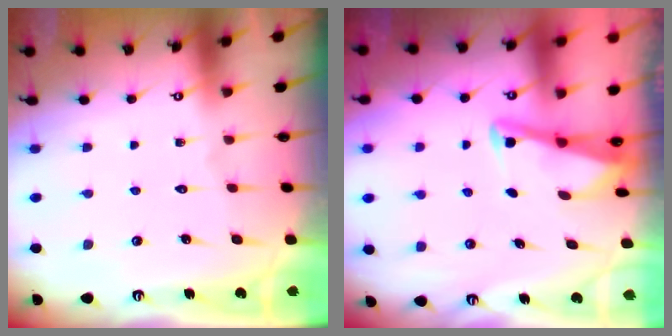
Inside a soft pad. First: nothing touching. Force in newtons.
{"total": 2.8, "press": 2.8, "slide": 0.4}